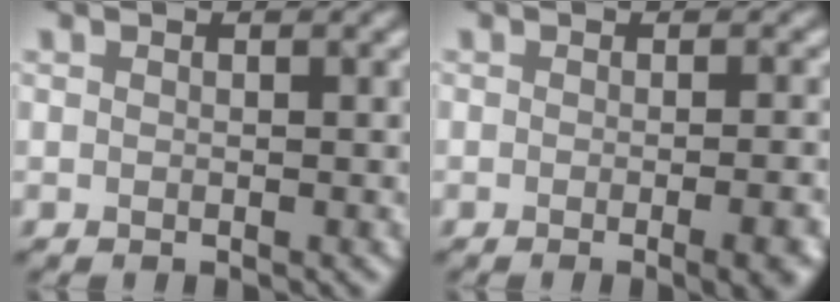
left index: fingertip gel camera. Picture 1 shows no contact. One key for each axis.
{"total": 5.6, "fx": -2.0, "fy": 2.1, "fz": 4.8, "tx": -0.034, "ty": 0.003, "tz": -0.016}